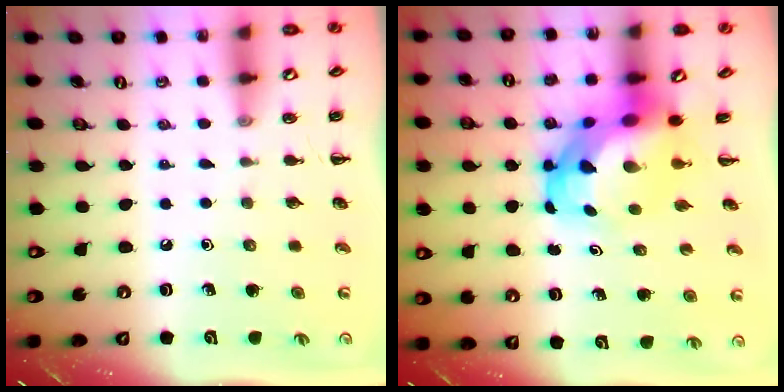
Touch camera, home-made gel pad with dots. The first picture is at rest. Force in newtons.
{"total": 6.8, "press": 6.5, "slide": 2.1}